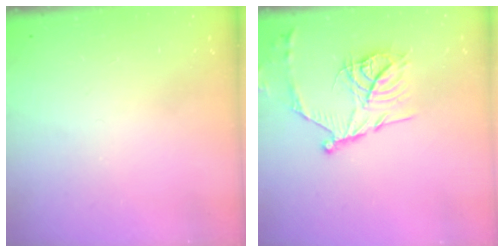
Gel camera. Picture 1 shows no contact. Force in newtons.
{"total": 16.5, "press": 16.5, "slide": 1.6}